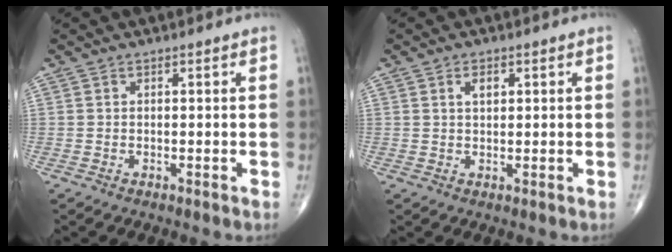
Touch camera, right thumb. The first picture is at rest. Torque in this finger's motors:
{"motor_torque": [0.39, 0.71, 0.42, 0.16, 0.02]}